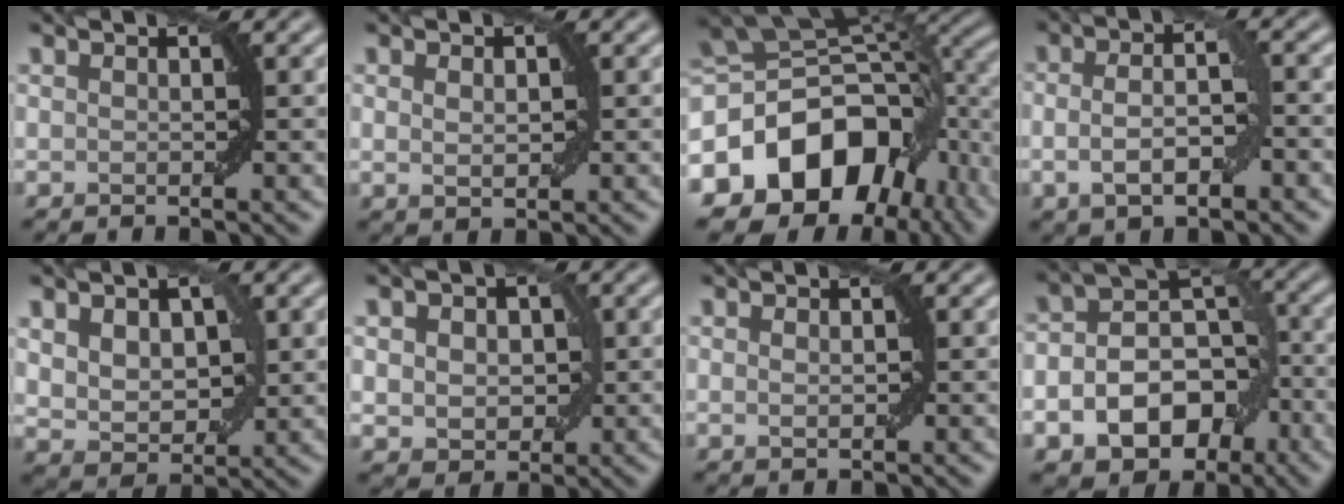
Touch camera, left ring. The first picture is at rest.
{"total": 1.5, "force": [0.3, 0.8, 1.2], "torque": [-0.021, 0.000, 0.010]}
{"total": 14.8, "force": [-5.0, 10.7, 8.9], "torque": [-0.155, 0.000, -0.091]}
{"total": 4.6, "force": [-0.9, 1.7, 4.2], "torque": [-0.077, 0.001, -0.020]}
{"total": 5.1, "force": [1.2, 3.2, 3.8], "torque": [-0.066, -0.006, 0.028]}
{"total": 4.9, "force": [0.8, 3.7, 3.1], "torque": [-0.035, 0.015, -0.001]}
{"total": 1.0, "force": [0.2, 0.4, 0.9], "torque": [-0.015, 0.001, 0.004]}
{"total": 9.7, "force": [-3.7, 6.7, 6.0], "torque": [-0.092, -0.016, -0.050]}